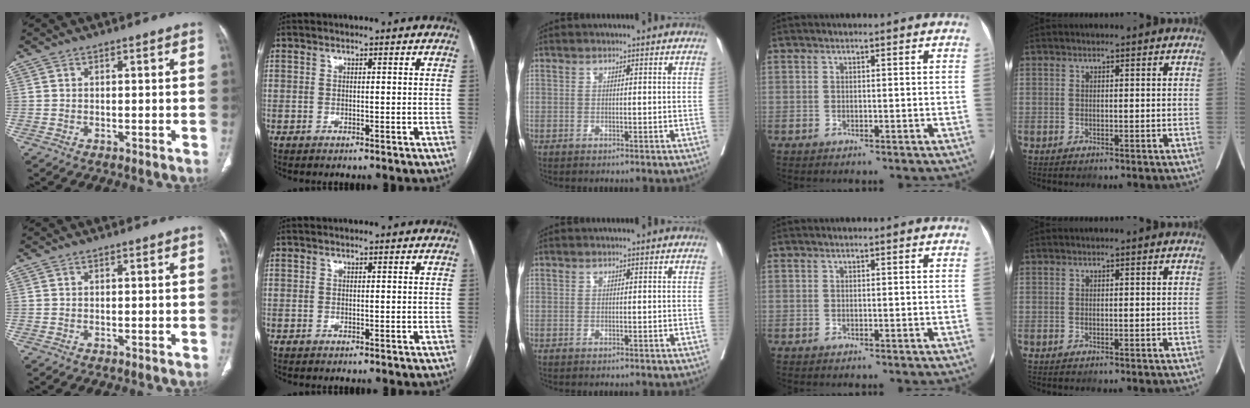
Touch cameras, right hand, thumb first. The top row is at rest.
{}